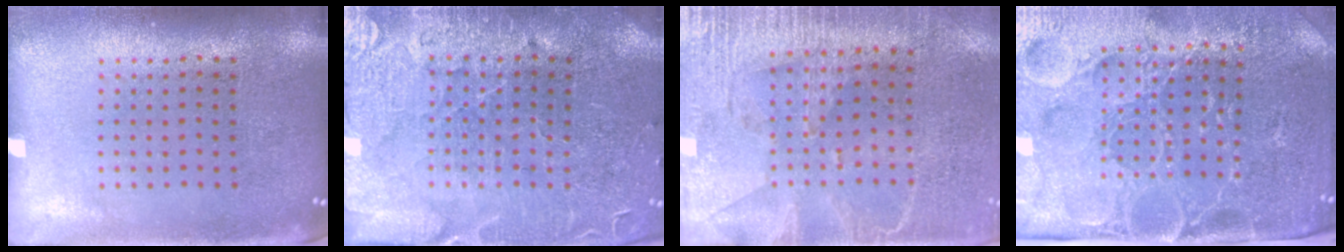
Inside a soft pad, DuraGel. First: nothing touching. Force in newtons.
{"total": 3.5, "press": 3.4, "slide": 0.9}
{"total": 2.9, "press": 2.6, "slide": 1.4}
{"total": 4.8, "press": 4.1, "slide": 2.4}